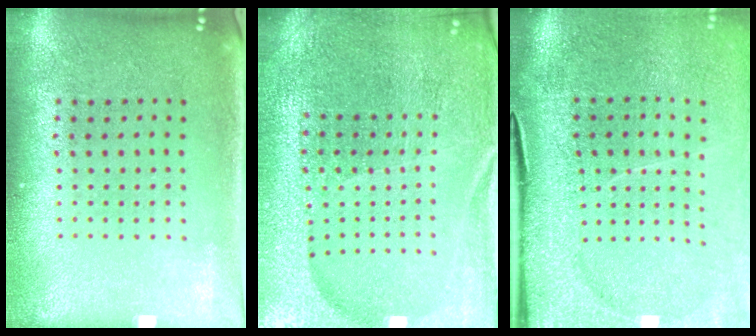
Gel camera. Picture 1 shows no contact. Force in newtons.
{"total": 4.5, "press": 4.4, "slide": 1.3}
{"total": 4.4, "press": 3.5, "slide": 2.6}